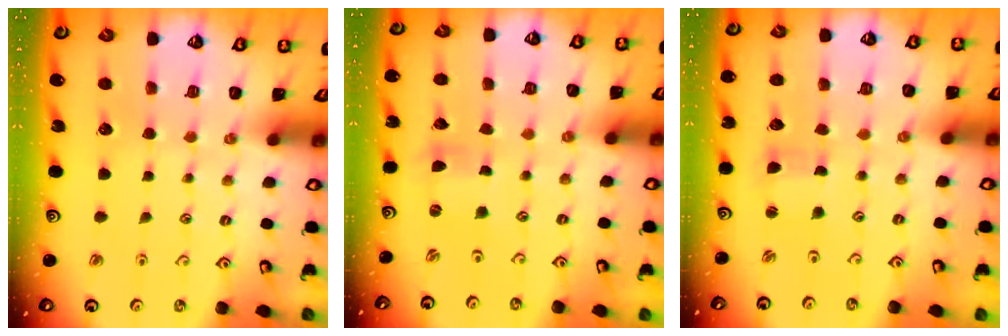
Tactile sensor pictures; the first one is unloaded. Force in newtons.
{"total": 0.7, "press": 0.6, "slide": 0.3}
{"total": 1.8, "press": 1.8, "slide": 0.3}